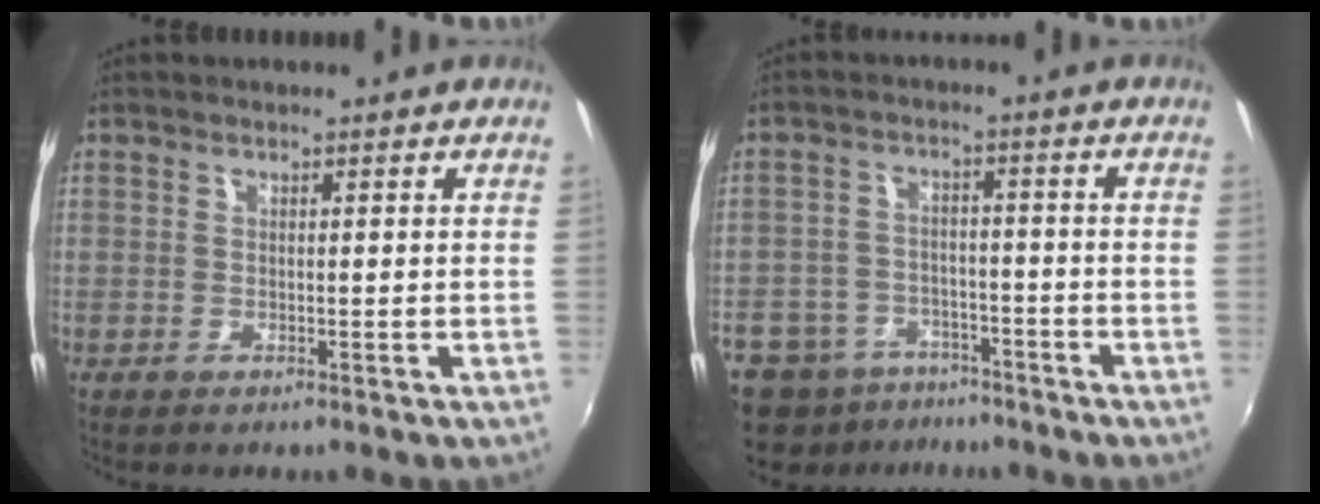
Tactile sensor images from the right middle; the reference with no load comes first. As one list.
[{"total": 12.2, "force": [-8.4, 7.6, 4.5], "torque": [-0.134, -0.004, -0.131]}]